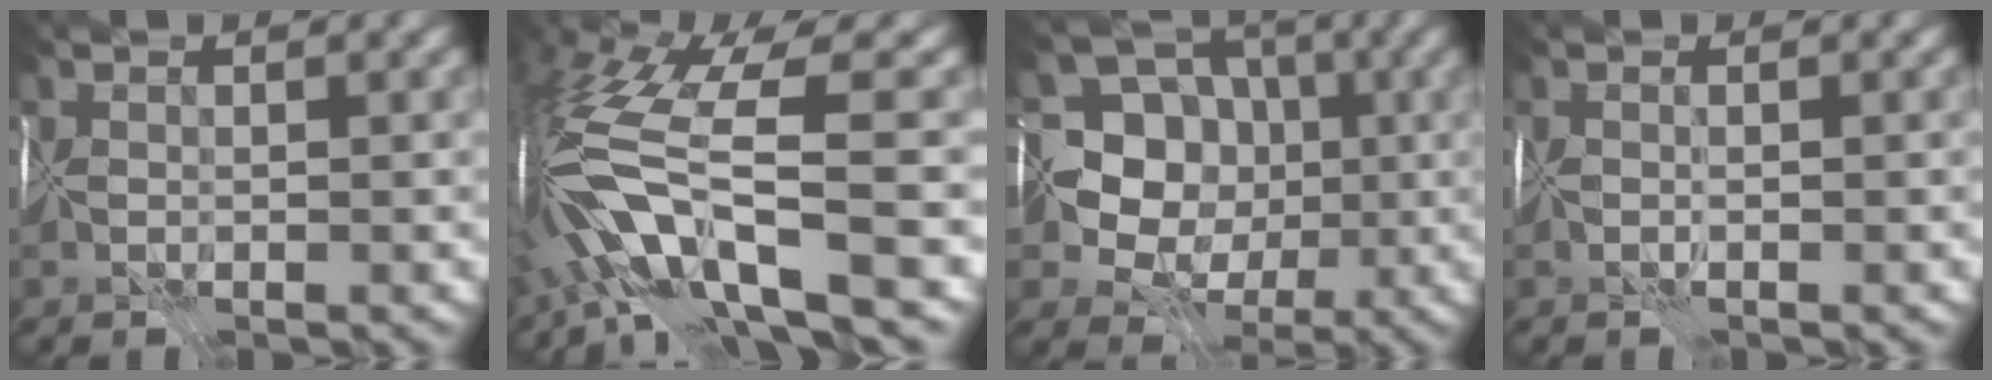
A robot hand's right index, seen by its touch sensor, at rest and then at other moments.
{"total": 12.5, "force": [-4.0, 2.9, 11.5], "torque": [-0.228, 0.018, -0.057]}
{"total": 9.7, "force": [0.2, 8.8, 4.0], "torque": [-0.063, 0.012, -0.021]}
{"total": 0.6, "force": [-0.4, -0.2, 0.4], "torque": [-0.001, -0.006, -0.006]}